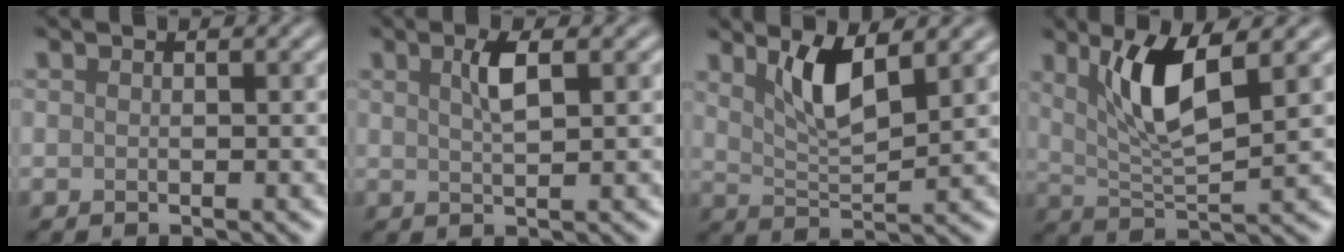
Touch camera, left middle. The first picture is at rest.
{"total": 2.3, "force": [1.0, 0.6, 2.0], "torque": [-0.038, 0.004, 0.017]}
{"total": 4.2, "force": [2.3, 1.1, 3.4], "torque": [-0.069, -0.005, 0.046]}
{"total": 5.7, "force": [2.3, 1.4, 5.1], "torque": [-0.099, -0.005, 0.045]}